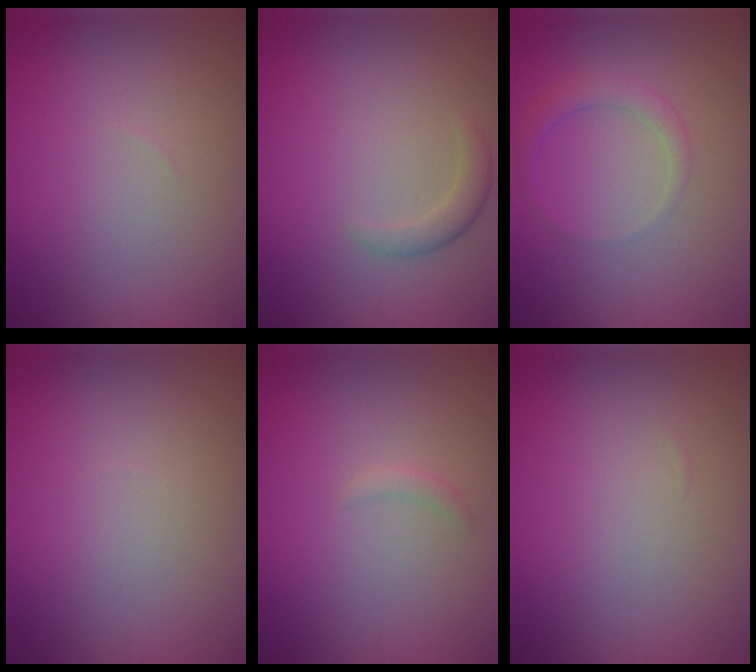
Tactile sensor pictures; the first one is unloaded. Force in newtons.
{"total": 1.7, "press": 1.7, "slide": 0.1}
{"total": 1.8, "press": 1.8, "slide": 0.1}
{"total": 0.0}
{"total": 0.8, "press": 0.8, "slide": 0.1}
{"total": 0.0}